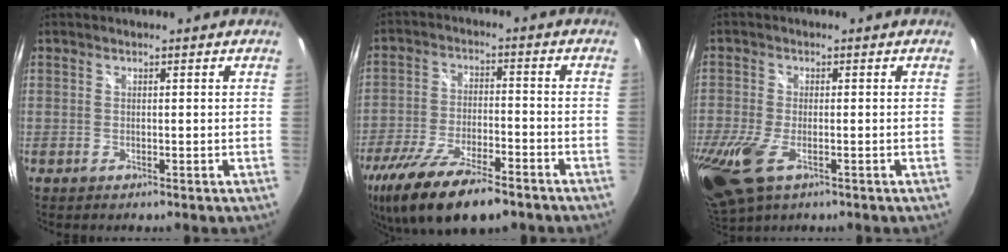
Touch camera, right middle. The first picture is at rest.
{"total": 18.5, "force": [-13.2, 6.1, 11.4], "torque": [-0.238, -0.044, -0.224]}
{"total": 15.5, "force": [-6.9, 8.1, 11.3], "torque": [-0.279, -0.055, -0.121]}